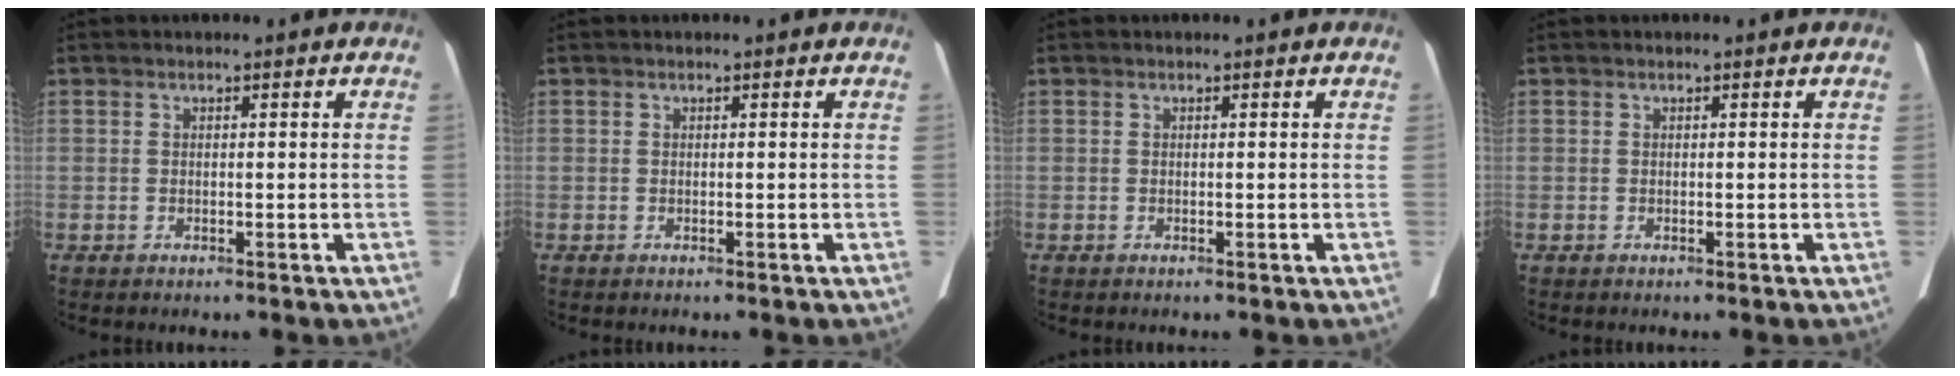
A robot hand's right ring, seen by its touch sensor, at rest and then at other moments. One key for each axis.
{"total": 0.0}
{"total": 0.0}
{"total": 0.0}